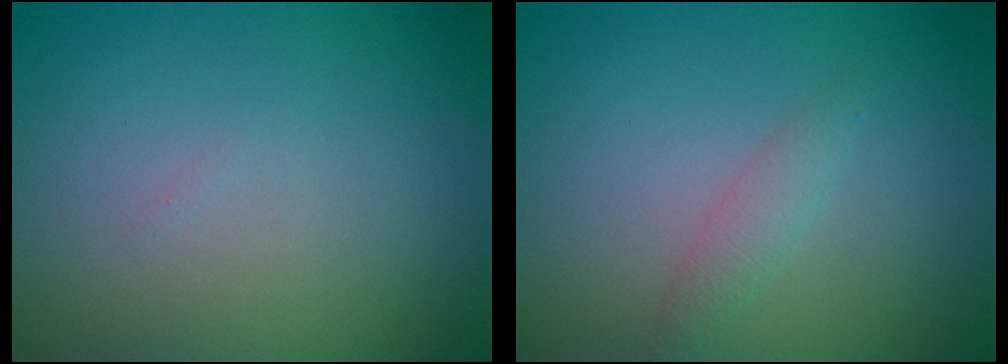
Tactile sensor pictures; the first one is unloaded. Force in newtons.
{"total": 1.3, "press": 1.3, "slide": 0.1}